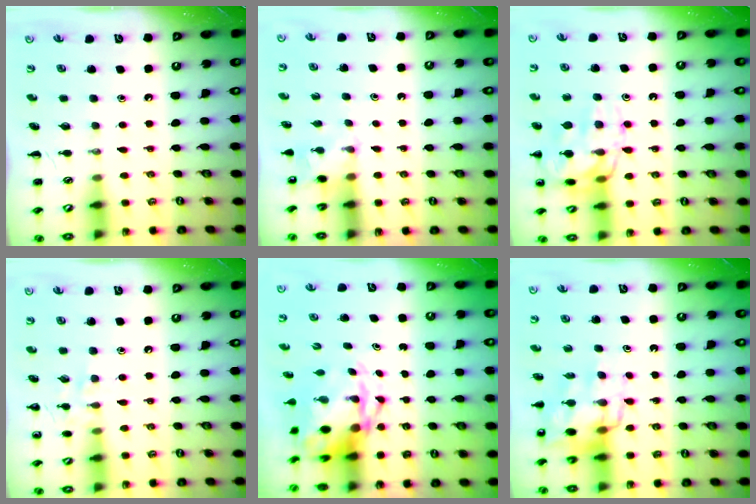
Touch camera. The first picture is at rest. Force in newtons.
{"total": 2.0, "press": 1.9, "slide": 0.6}
{"total": 15.8, "press": 15.8, "slide": 1.1}
{"total": 6.9, "press": 6.7, "slide": 1.8}
{"total": 4.9, "press": 4.7, "slide": 1.1}
{"total": 12.0, "press": 11.6, "slide": 3.0}